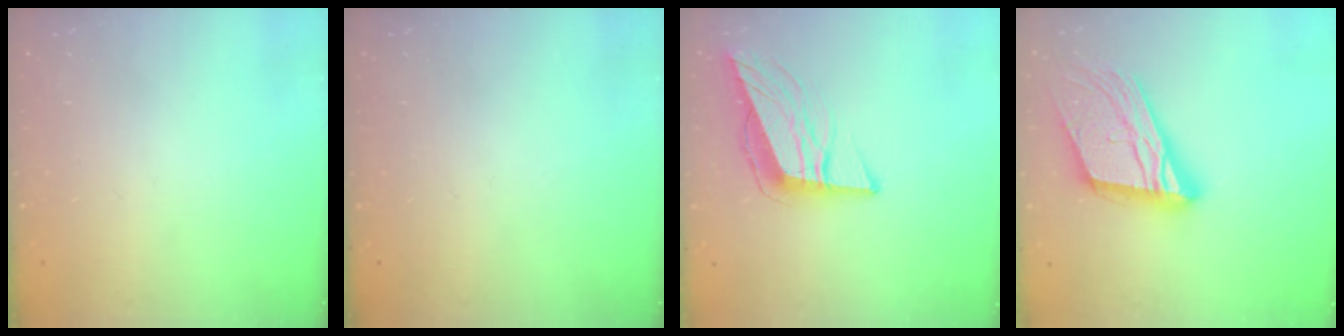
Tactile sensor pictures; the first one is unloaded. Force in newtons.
{"total": 0.0}
{"total": 11.4, "press": 10.8, "slide": 3.6}
{"total": 21.2, "press": 21.0, "slide": 2.9}